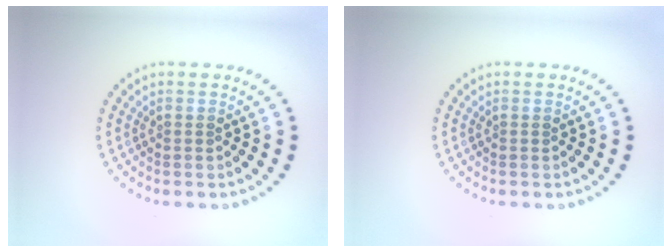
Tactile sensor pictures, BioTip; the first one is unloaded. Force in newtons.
{"total": 0.0}